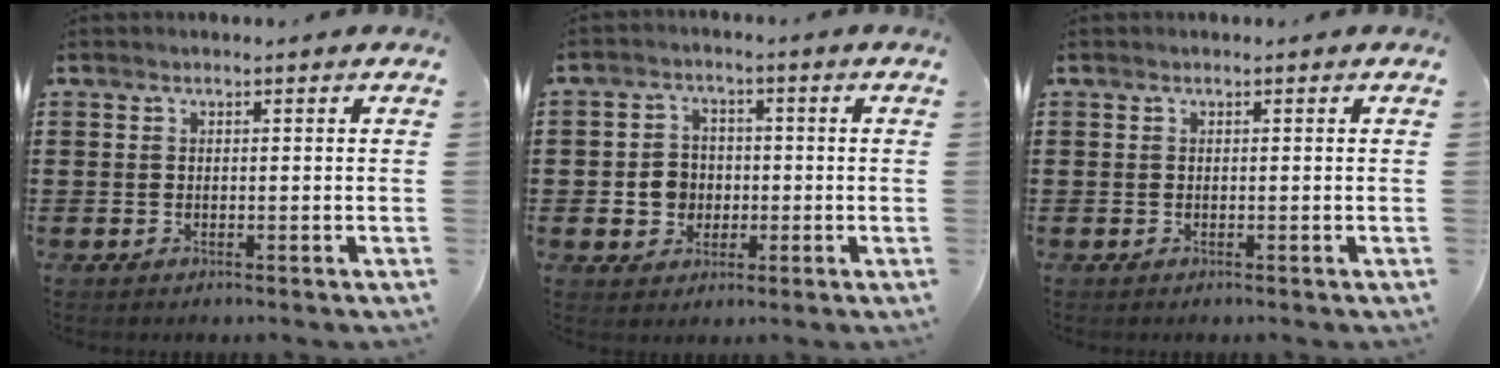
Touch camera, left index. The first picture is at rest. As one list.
[{"total": 4.4, "force": [-0.6, 4.0, 1.8], "torque": [-0.038, 0.004, -0.014]}, {"total": 0.0}]